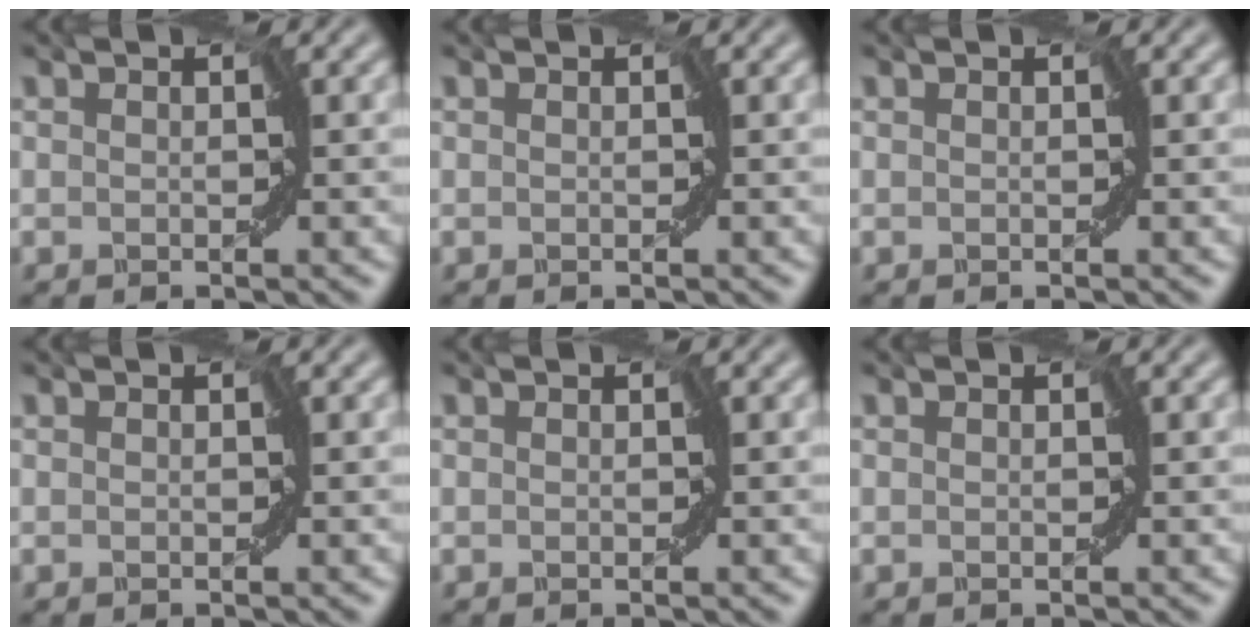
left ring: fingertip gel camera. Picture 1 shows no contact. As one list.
[{"total": 0.0}, {"total": 0.0}, {"total": 0.0}, {"total": 0.0}, {"total": 0.0}]